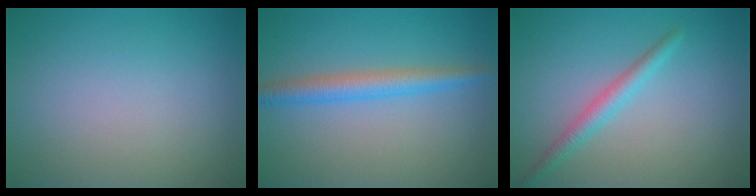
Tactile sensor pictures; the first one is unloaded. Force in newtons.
{"total": 3.0, "press": 3.0, "slide": 0.2}
{"total": 2.2, "press": 2.2, "slide": 0.1}